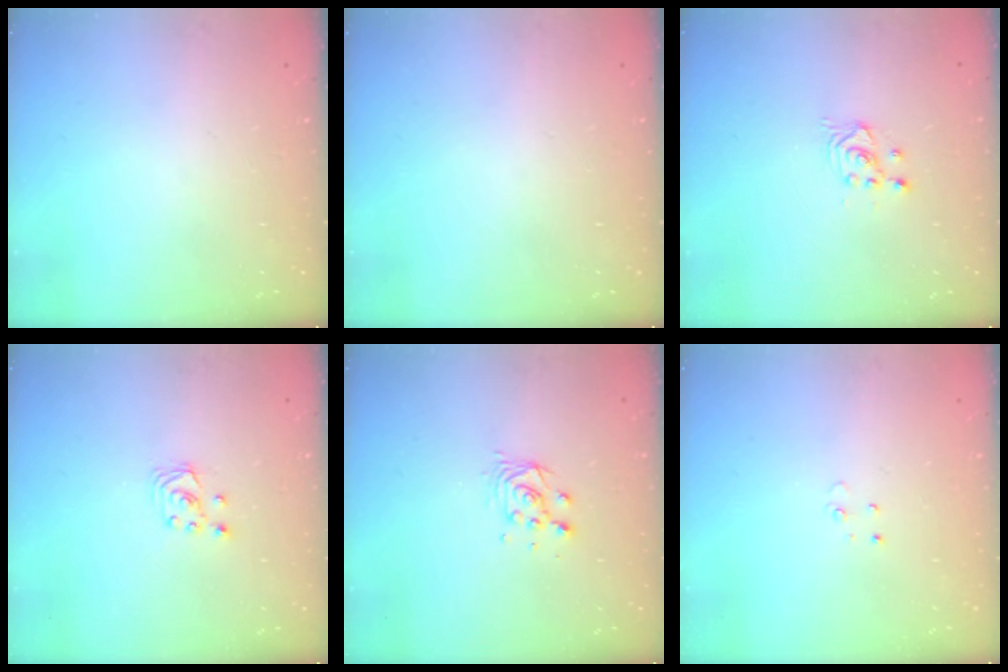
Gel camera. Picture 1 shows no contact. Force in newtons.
{"total": 0.0}
{"total": 2.5, "press": 2.5, "slide": 0.3}
{"total": 2.7, "press": 2.7, "slide": 0.3}
{"total": 4.7, "press": 4.7, "slide": 0.4}
{"total": 3.0, "press": 2.9, "slide": 0.3}